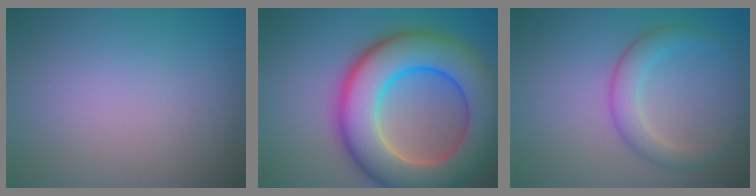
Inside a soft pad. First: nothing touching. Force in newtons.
{"total": 12.0, "press": 12.0, "slide": 0.7}
{"total": 2.7, "press": 2.7, "slide": 0.2}